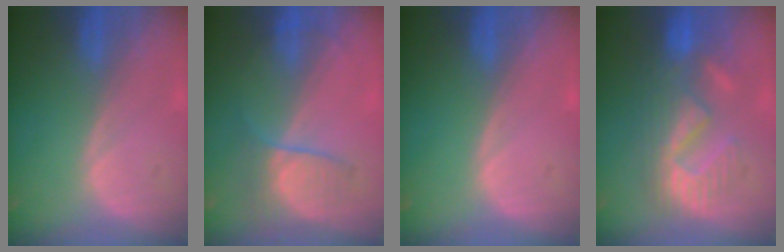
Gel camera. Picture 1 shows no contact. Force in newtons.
{"total": 6.8, "press": 6.0, "slide": 3.3}
{"total": 0.0}
{"total": 10.5, "press": 9.6, "slide": 4.1}